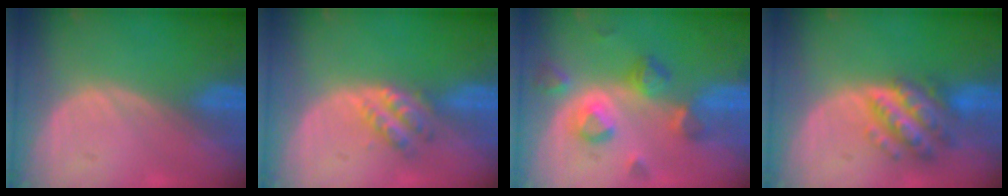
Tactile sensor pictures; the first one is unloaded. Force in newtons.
{"total": 4.7, "press": 4.2, "slide": 2.2}
{"total": 7.2, "press": 7.1, "slide": 1.0}
{"total": 7.5, "press": 7.5, "slide": 0.5}